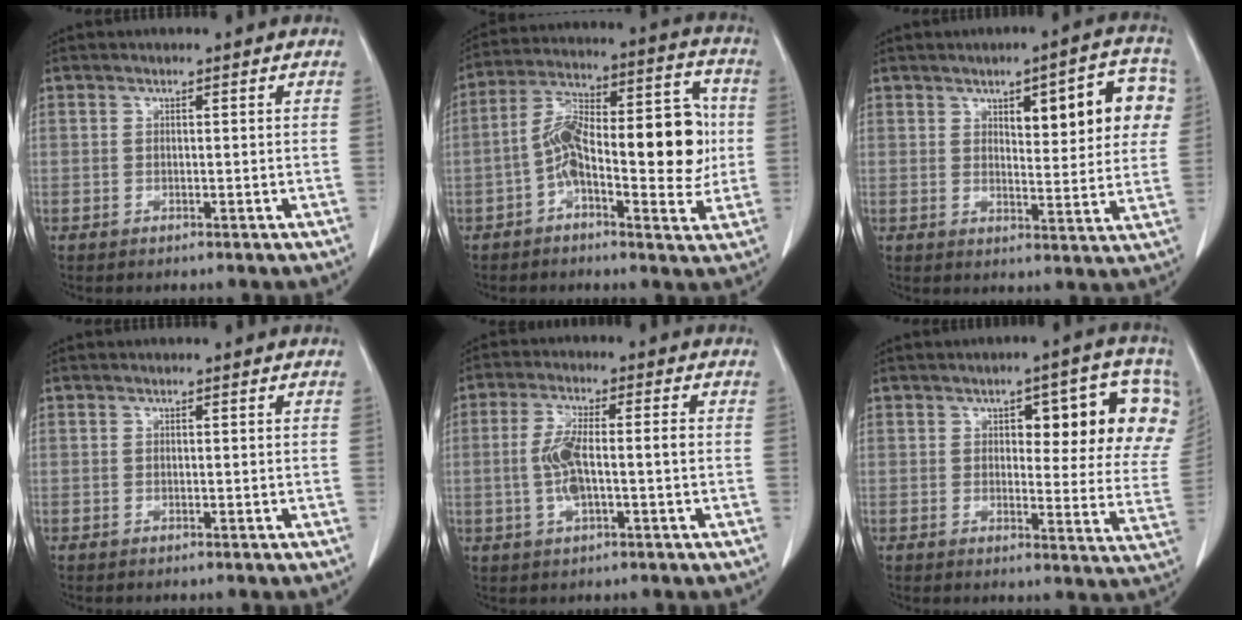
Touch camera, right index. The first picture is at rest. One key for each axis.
{"total": 17.0, "fx": -1.5, "fy": 5.7, "fz": 15.9, "tx": -0.250, "ty": 0.046, "tz": -0.026}
{"total": 11.6, "fx": 3.9, "fy": 3.4, "fz": 10.4, "tx": -0.124, "ty": 0.021, "tz": 0.049}
{"total": 0.0}
{"total": 7.0, "fx": -0.8, "fy": 1.7, "fz": 6.7, "tx": -0.141, "ty": 0.010, "tz": -0.015}
{"total": 14.8, "fx": 5.3, "fy": 4.9, "fz": 12.9, "tx": -0.147, "ty": 0.010, "tz": 0.060}